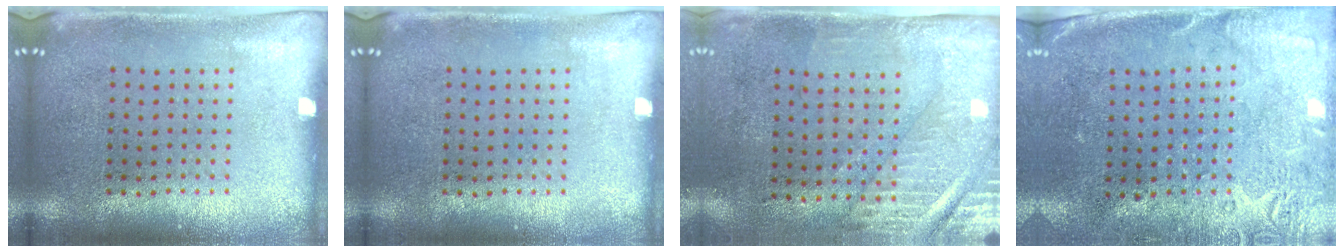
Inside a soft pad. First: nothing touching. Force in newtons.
{"total": 0.0}
{"total": 3.0, "press": 2.5, "slide": 1.5}
{"total": 2.7, "press": 2.2, "slide": 1.6}